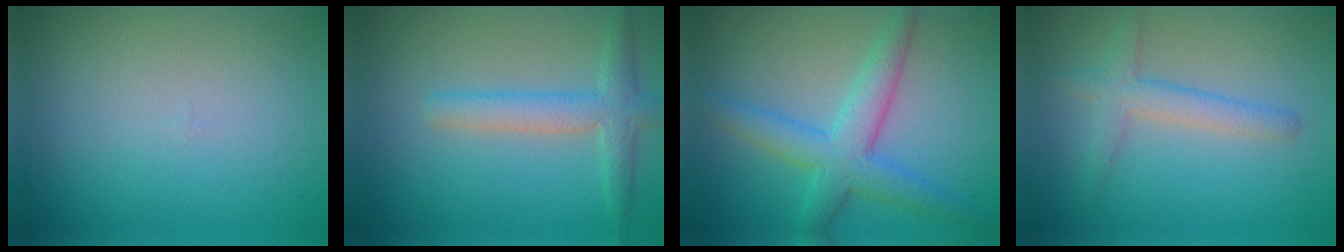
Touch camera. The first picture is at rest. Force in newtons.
{"total": 3.4, "press": 3.4, "slide": 0.2}
{"total": 3.5, "press": 3.5, "slide": 0.3}
{"total": 2.7, "press": 2.7, "slide": 0.2}